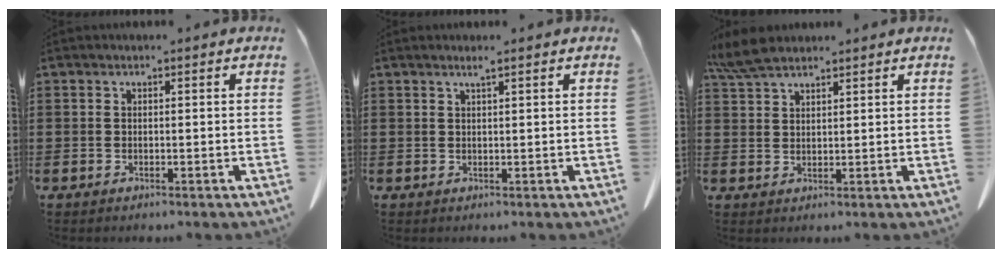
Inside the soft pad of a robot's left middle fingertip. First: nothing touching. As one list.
[{"total": 1.3, "force": [0.9, -0.2, 0.9], "torque": [-0.018, -0.004, 0.019]}, {"total": 5.3, "force": [4.4, 1.3, 2.7], "torque": [-0.072, -0.007, 0.083]}]